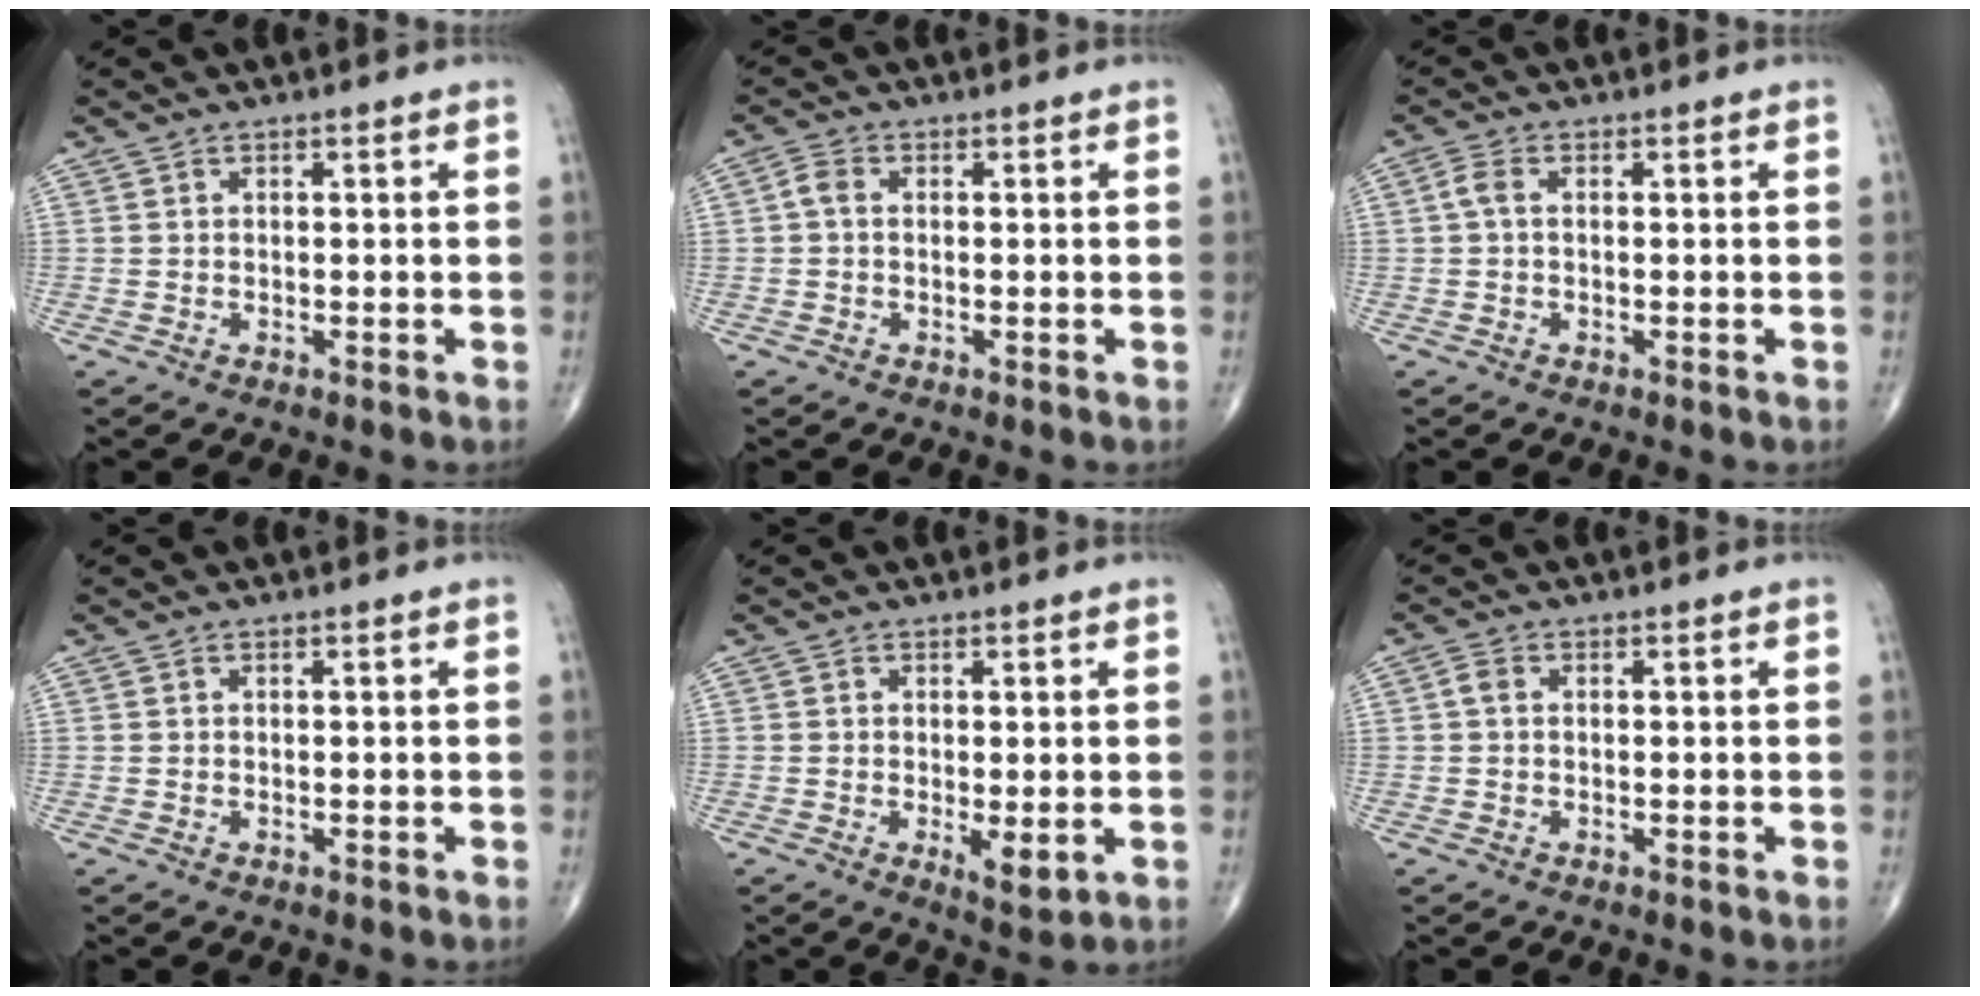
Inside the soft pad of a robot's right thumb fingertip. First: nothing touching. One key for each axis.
{"total": 2.0, "fx": -0.1, "fy": 1.3, "fz": 1.5, "tx": -0.029, "ty": 0.004, "tz": -0.006}
{"total": 2.1, "fx": 0.1, "fy": 1.1, "fz": 1.8, "tx": -0.042, "ty": 0.006, "tz": -0.002}
{"total": 0.0}
{"total": 4.0, "fx": -0.7, "fy": 1.4, "fz": 3.7, "tx": -0.056, "ty": -0.014, "tz": -0.006}
{"total": 1.5, "fx": 0.1, "fy": 1.0, "fz": 1.0, "tx": -0.018, "ty": 0.004, "tz": 0.000}